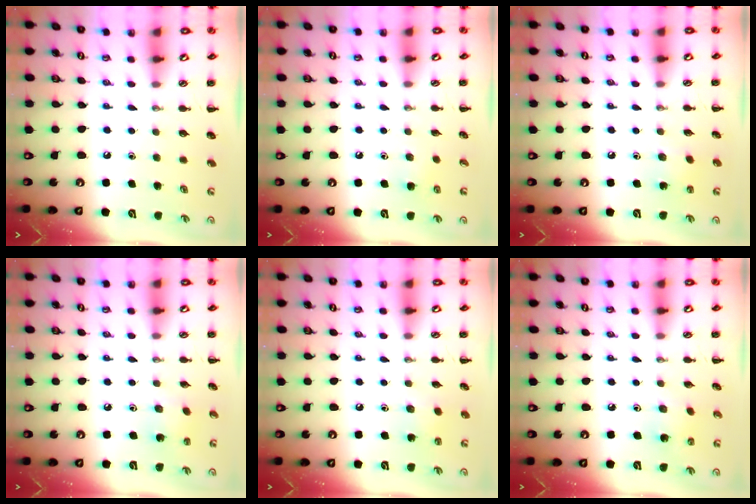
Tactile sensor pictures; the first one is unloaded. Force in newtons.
{"total": 2.4, "press": 2.3, "slide": 0.9}
{"total": 3.6, "press": 3.4, "slide": 1.1}
{"total": 1.6, "press": 1.5, "slide": 0.6}
{"total": 2.6, "press": 2.5, "slide": 0.7}
{"total": 2.1, "press": 2.0, "slide": 0.7}